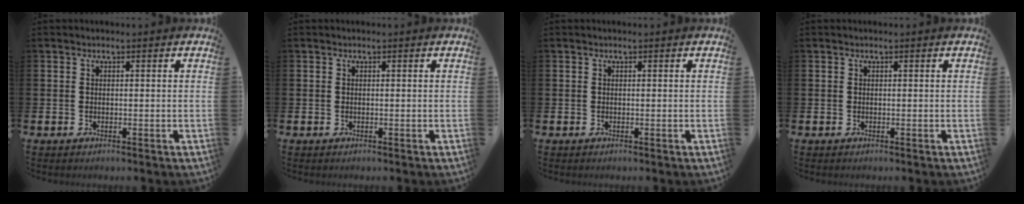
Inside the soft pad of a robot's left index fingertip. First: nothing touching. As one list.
[{"total": 0.0}, {"total": 0.0}, {"total": 0.0}]